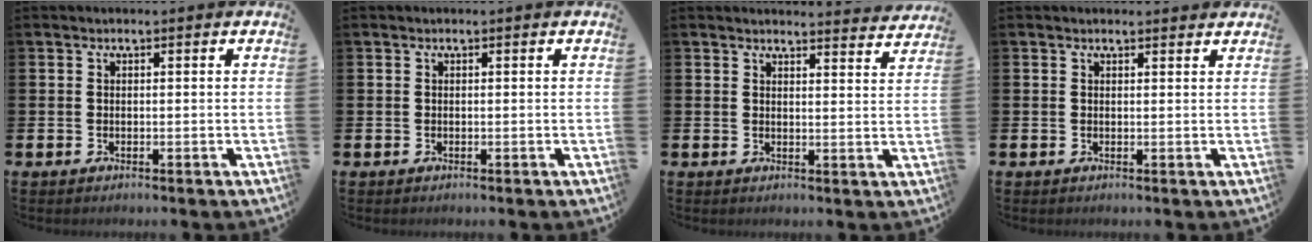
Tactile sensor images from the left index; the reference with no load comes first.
{"total": 0.0}
{"total": 3.2, "force": [3.2, 0.0, 0.0], "torque": [0.010, -0.028, 0.055]}
{"total": 0.9, "force": [0.9, 0.1, 0.2], "torque": [0.005, -0.001, 0.014]}